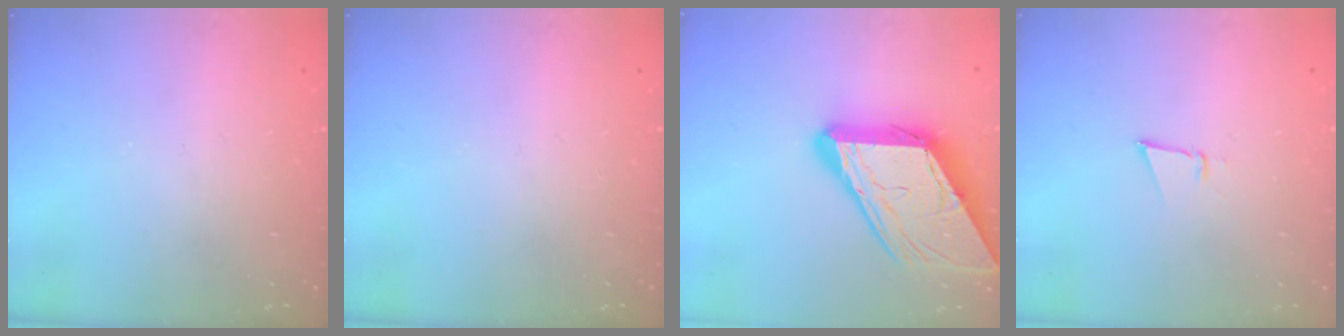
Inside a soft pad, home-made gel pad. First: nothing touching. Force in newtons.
{"total": 0.0}
{"total": 23.4, "press": 23.3, "slide": 2.5}
{"total": 2.6, "press": 2.5, "slide": 0.8}